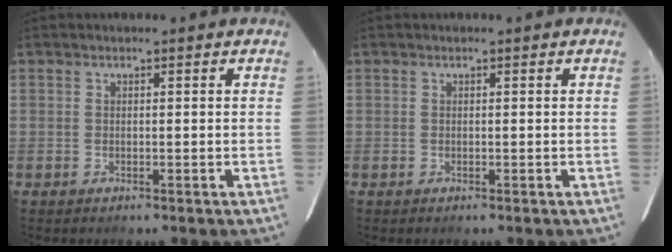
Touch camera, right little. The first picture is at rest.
{"total": 0.0}